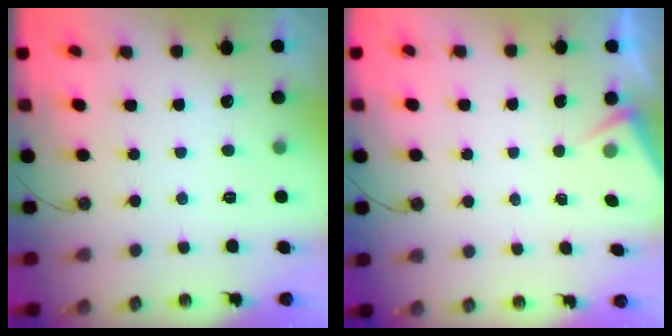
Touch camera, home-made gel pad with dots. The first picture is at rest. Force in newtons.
{"total": 2.5, "press": 2.5, "slide": 0.4}